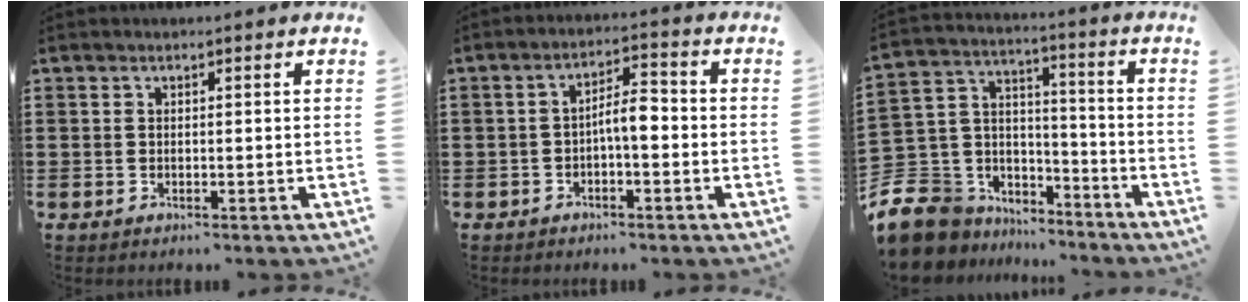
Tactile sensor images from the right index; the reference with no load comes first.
{"total": 4.3, "force": [-1.0, 1.4, 3.9], "torque": [-0.073, 0.012, -0.022]}
{"total": 8.7, "force": [-5.9, 6.2, 1.2], "torque": [-0.080, -0.005, -0.116]}